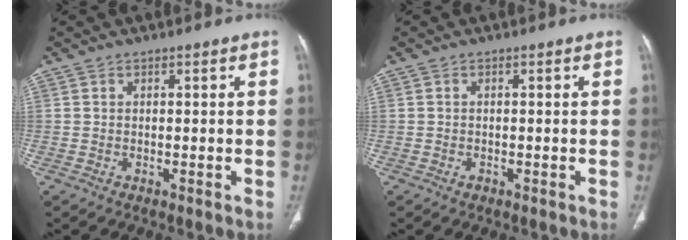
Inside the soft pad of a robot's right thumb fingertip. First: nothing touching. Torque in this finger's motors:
{"motor_torque": [-0.17, 0.25, -0.18, 0.12, 0.03]}